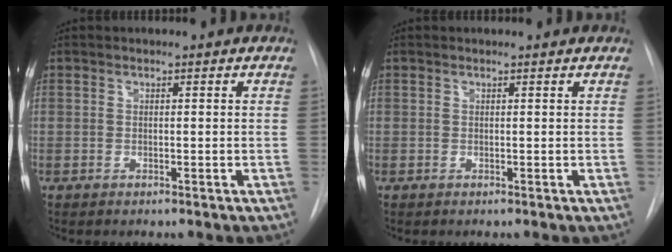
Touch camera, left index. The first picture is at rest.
{"total": 1.3, "force": [1.3, 0.2, 0.0], "torque": [-0.010, 0.010, 0.013]}